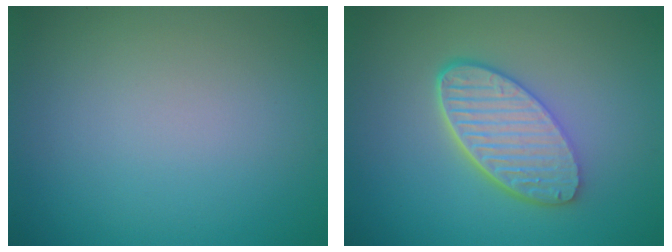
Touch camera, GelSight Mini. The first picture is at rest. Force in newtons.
{"total": 6.0, "press": 4.5, "slide": 3.9}